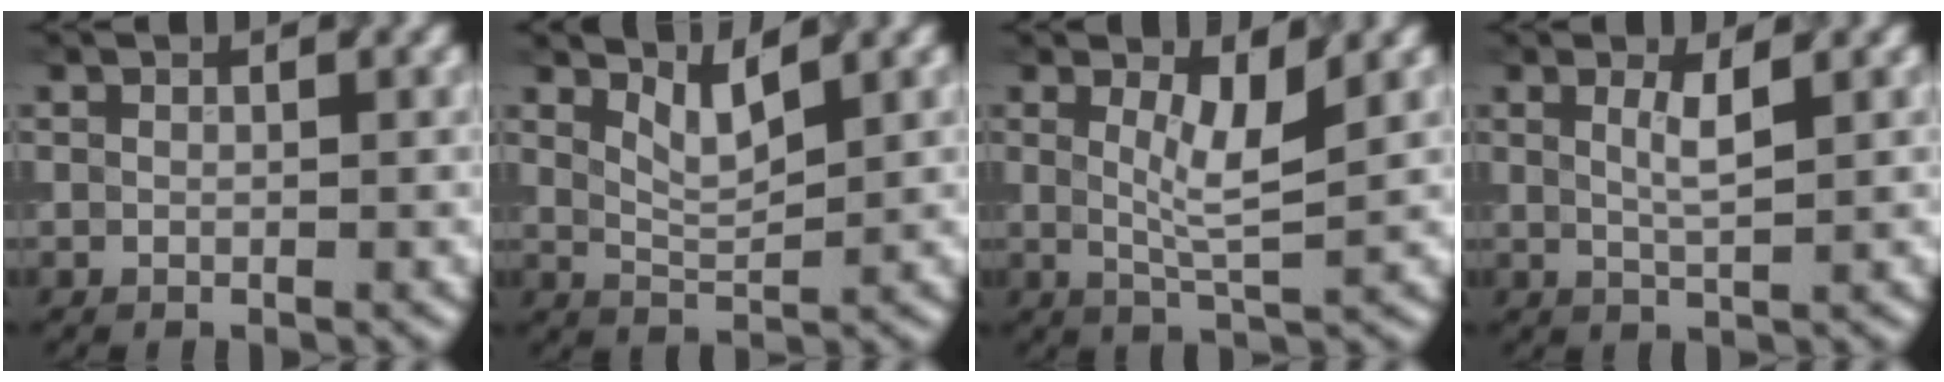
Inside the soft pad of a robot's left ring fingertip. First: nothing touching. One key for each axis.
{"total": 2.5, "fx": 1.8, "fy": 0.5, "fz": 1.7, "tx": -0.035, "ty": -0.010, "tz": 0.039}
{"total": 3.3, "fx": 1.1, "fy": 0.7, "fz": 3.1, "tx": -0.055, "ty": -0.008, "tz": 0.022}
{"total": 2.1, "fx": 0.8, "fy": 0.5, "fz": 1.9, "tx": -0.033, "ty": -0.003, "tz": 0.012}